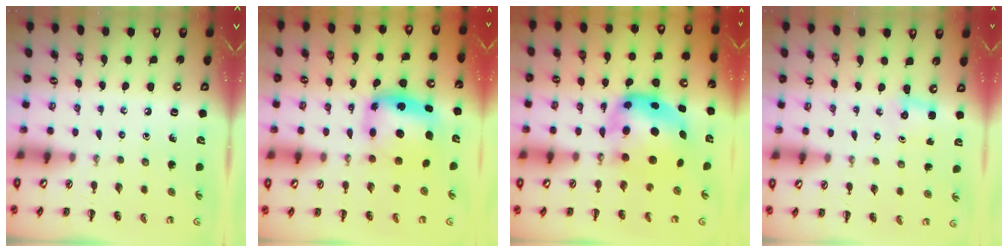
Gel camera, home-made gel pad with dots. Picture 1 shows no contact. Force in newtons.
{"total": 6.3, "press": 6.1, "slide": 1.6}
{"total": 8.5, "press": 8.3, "slide": 2.0}
{"total": 2.1, "press": 2.0, "slide": 0.6}